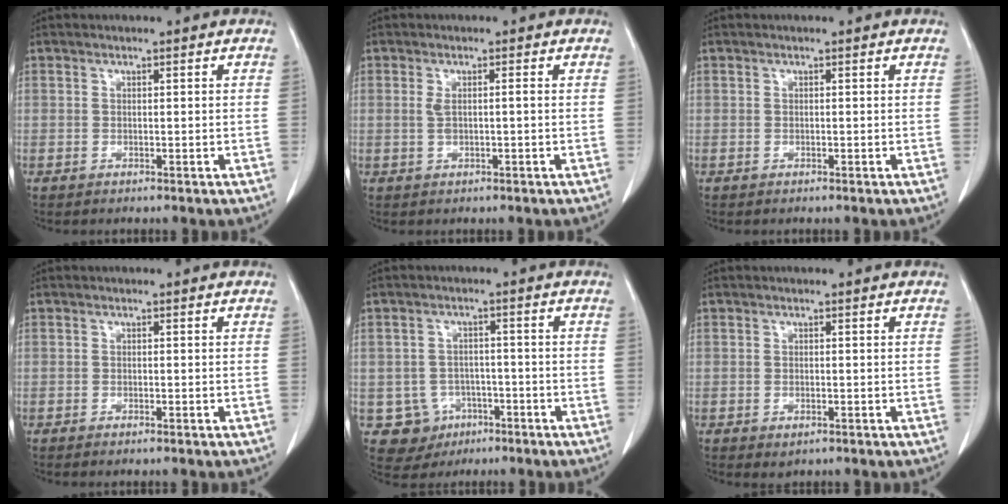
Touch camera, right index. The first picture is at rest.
{"total": 1.7, "force": [0.1, 0.4, 1.7], "torque": [-0.039, 0.007, 0.005]}
{"total": 0.0}
{"total": 0.7, "force": [-0.6, 0.1, 0.5], "torque": [-0.015, -0.003, -0.005]}
{"total": 6.3, "force": [-2.4, 5.8, 0.7], "torque": [-0.016, 0.010, -0.027]}
{"total": 1.2, "force": [-0.6, 0.7, 0.8], "torque": [-0.016, -0.002, -0.002]}